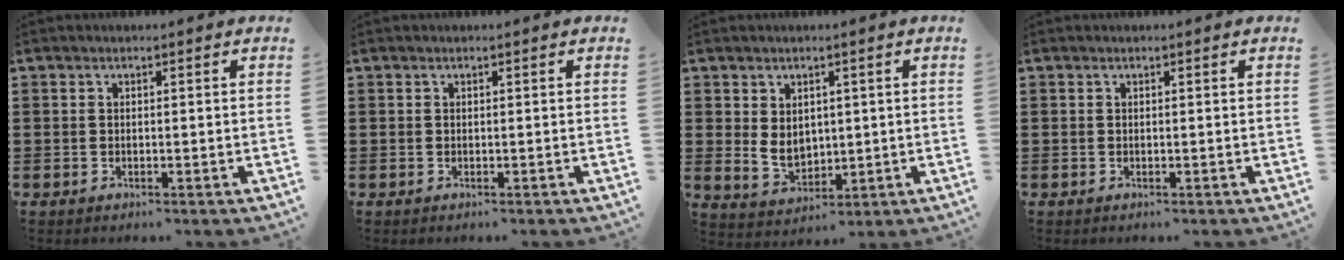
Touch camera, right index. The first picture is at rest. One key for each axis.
{"total": 0.0}
{"total": 4.4, "fx": 0.8, "fy": 3.4, "fz": 2.7, "tx": -0.052, "ty": 0.005, "tz": 0.015}
{"total": 0.0}